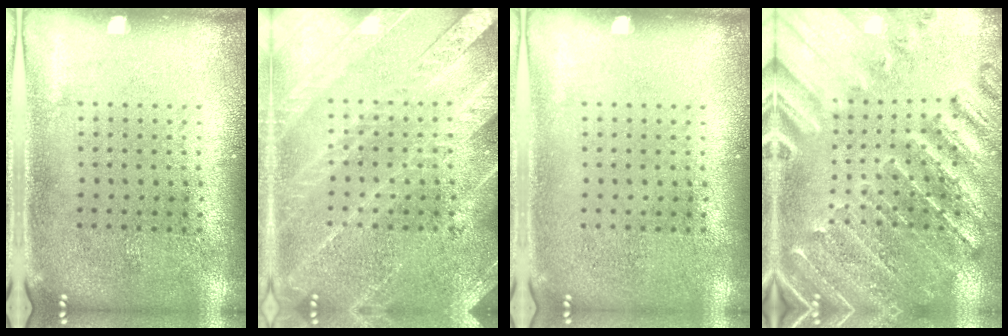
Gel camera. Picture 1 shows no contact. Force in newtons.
{"total": 4.4, "press": 4.3, "slide": 0.7}
{"total": 0.0}
{"total": 1.8, "press": 1.8, "slide": 0.3}